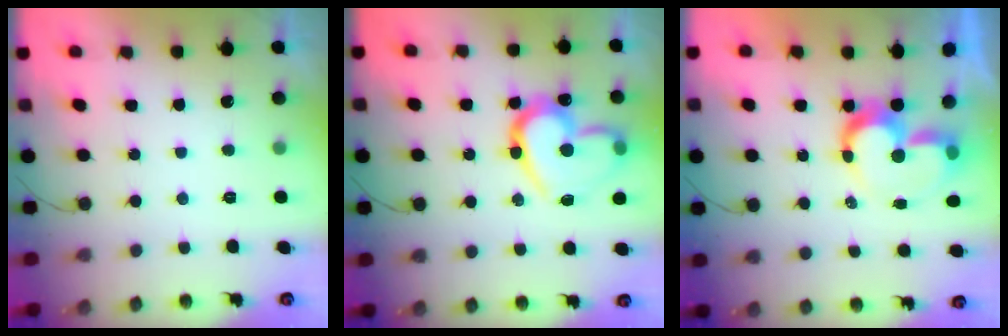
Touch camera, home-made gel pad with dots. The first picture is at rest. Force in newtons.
{"total": 19.1, "press": 18.9, "slide": 2.7}
{"total": 10.6, "press": 10.5, "slide": 1.0}